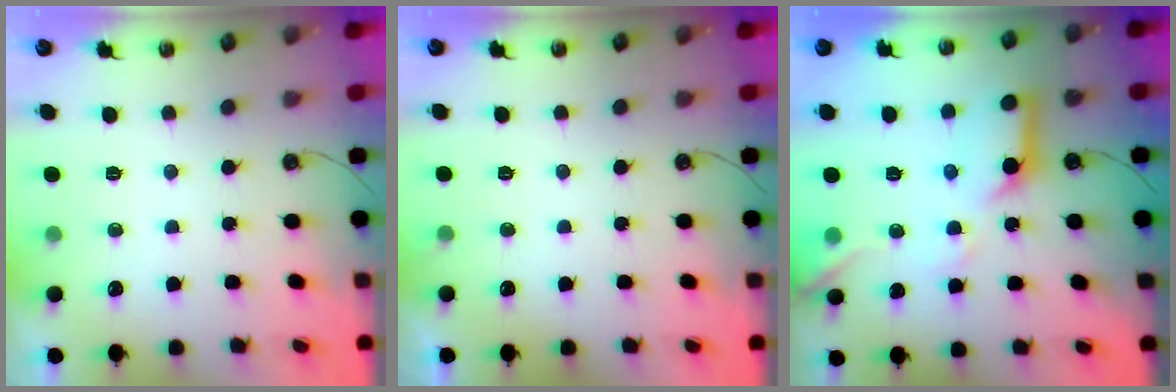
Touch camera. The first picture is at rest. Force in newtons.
{"total": 2.9, "press": 2.9, "slide": 0.2}
{"total": 15.6, "press": 15.5, "slide": 1.5}